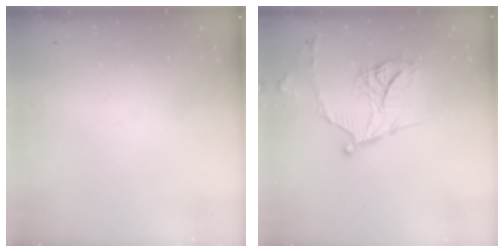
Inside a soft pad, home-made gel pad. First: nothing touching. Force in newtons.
{"total": 16.5, "press": 16.5, "slide": 1.6}